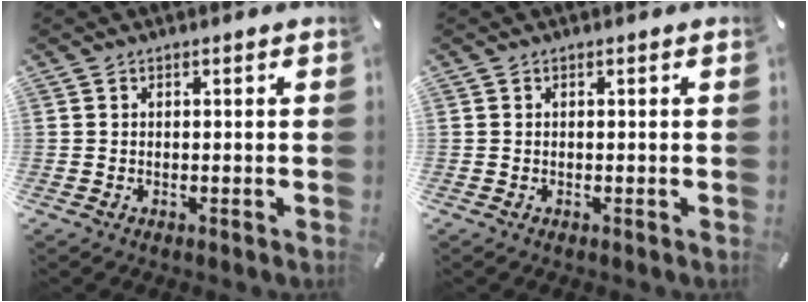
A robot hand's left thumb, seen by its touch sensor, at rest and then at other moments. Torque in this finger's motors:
{"motor_torque": [-0.17, -0.18, 0.02, 0.07, 0.00]}